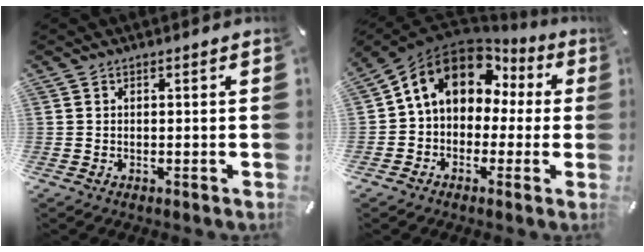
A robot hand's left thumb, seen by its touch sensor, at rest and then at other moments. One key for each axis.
{"total": 13.6, "fx": 5.5, "fy": 10.2, "fz": 7.2, "tx": -0.141, "ty": -0.021, "tz": 0.098}